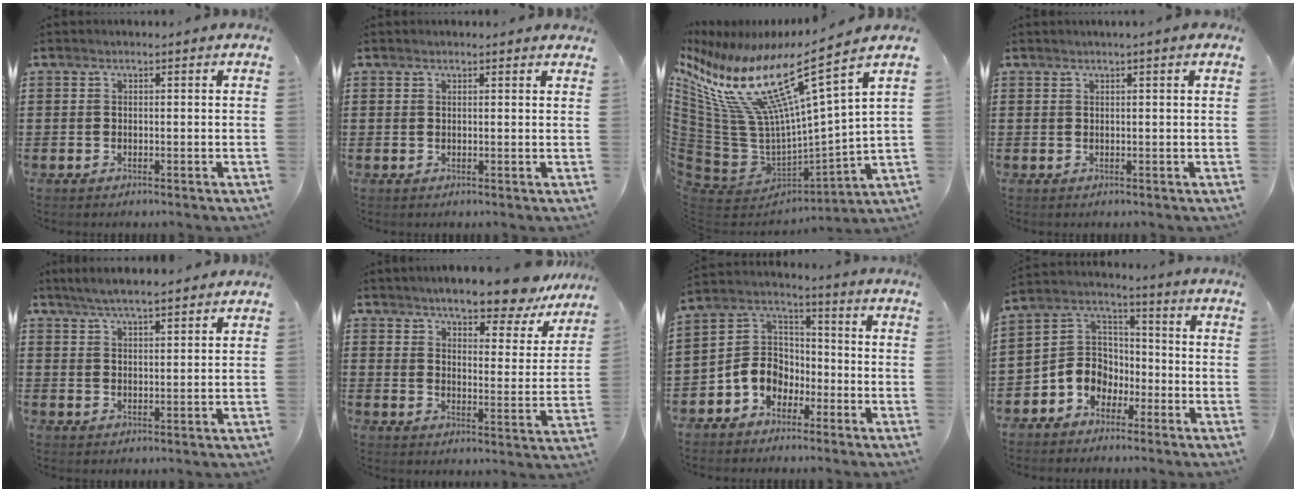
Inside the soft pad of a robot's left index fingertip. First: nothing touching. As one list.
[{"total": 0.9, "force": [0.8, 0.1, 0.4], "torque": [-0.009, 0.002, 0.015]}, {"total": 16.1, "force": [10.2, 3.3, 12.0], "torque": [-0.285, -0.080, 0.158]}, {"total": 0.9, "force": [0.6, -0.2, 0.7], "torque": [-0.013, 0.000, 0.010]}, {"total": 4.2, "force": [3.7, 0.3, 1.9], "torque": [-0.045, -0.004, 0.067]}, {"total": 7.4, "force": [6.9, 0.6, 2.7], "torque": [-0.065, -0.042, 0.117]}, {"total": 7.0, "force": [-3.3, 5.7, 2.2], "torque": [-0.077, 0.012, -0.073]}, {"total": 7.1, "force": [-3.2, 6.1, 1.8], "torque": [-0.065, 0.013, -0.067]}]